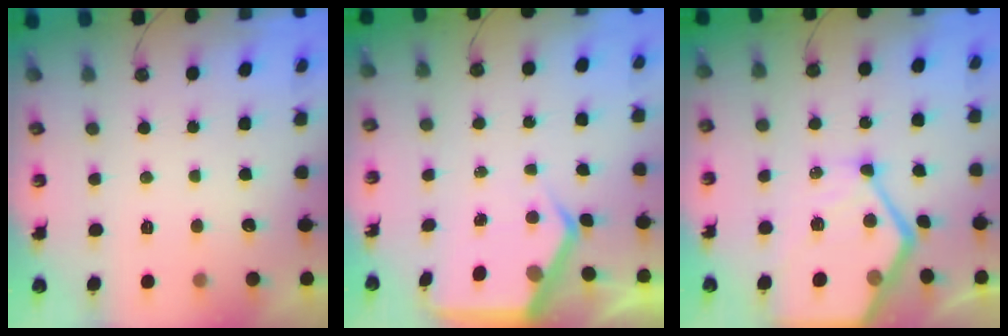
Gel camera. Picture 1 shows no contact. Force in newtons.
{"total": 5.1, "press": 5.1, "slide": 0.5}
{"total": 17.0, "press": 16.9, "slide": 1.5}